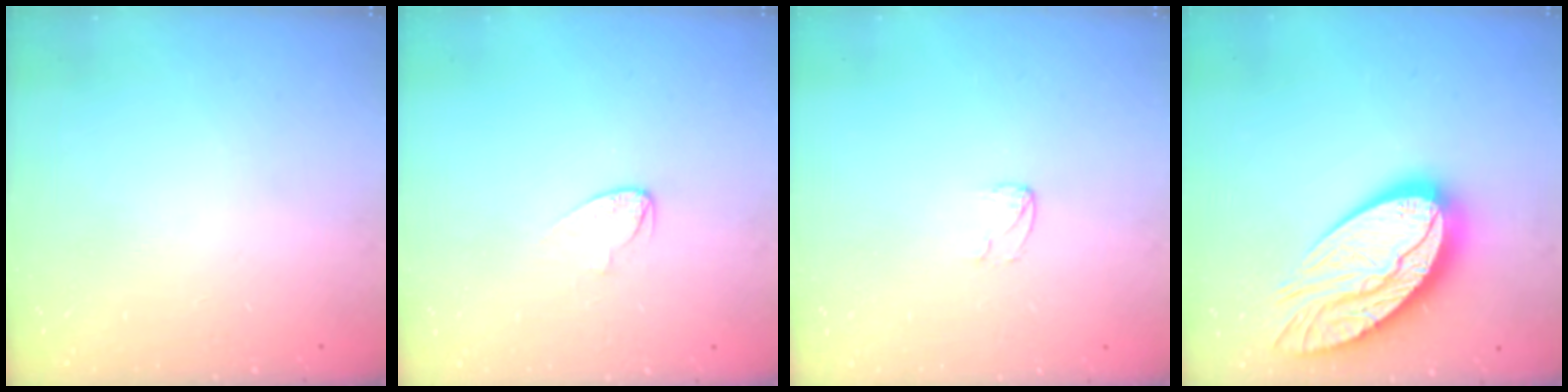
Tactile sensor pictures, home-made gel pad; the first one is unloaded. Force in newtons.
{"total": 3.4, "press": 3.4, "slide": 0.3}
{"total": 3.6, "press": 3.6, "slide": 0.3}
{"total": 22.5, "press": 22.4, "slide": 1.7}